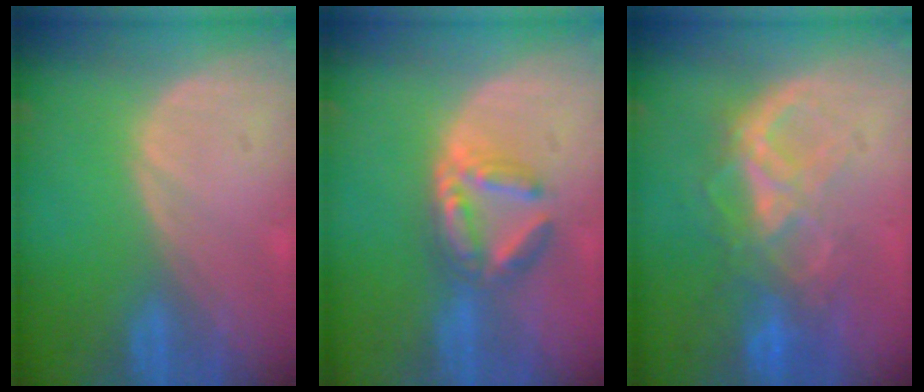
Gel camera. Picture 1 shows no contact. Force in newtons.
{"total": 6.0, "press": 5.7, "slide": 1.7}
{"total": 7.7, "press": 7.4, "slide": 2.0}